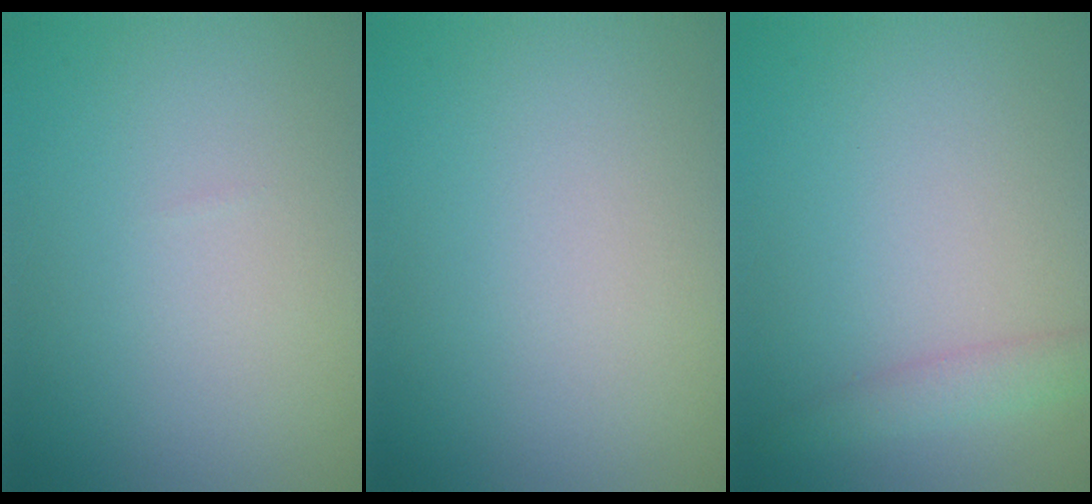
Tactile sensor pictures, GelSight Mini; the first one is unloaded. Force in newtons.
{"total": 0.0}
{"total": 1.7, "press": 1.7, "slide": 0.1}